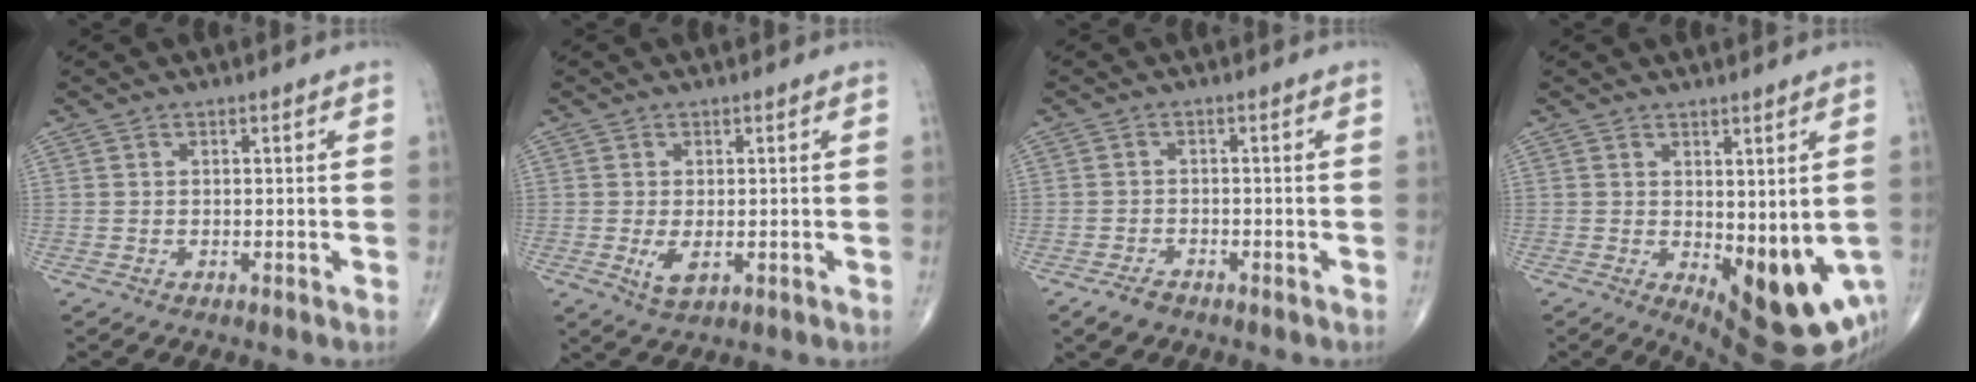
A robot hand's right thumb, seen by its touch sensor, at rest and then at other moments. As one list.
[{"total": 3.3, "force": [-0.6, 1.6, 2.8], "torque": [-0.052, -0.008, -0.005]}, {"total": 2.9, "force": [-2.1, 1.7, 1.2], "torque": [-0.023, 0.006, -0.032]}, {"total": 13.9, "force": [-3.2, 6.0, 12.1], "torque": [-0.137, -0.023, -0.025]}]